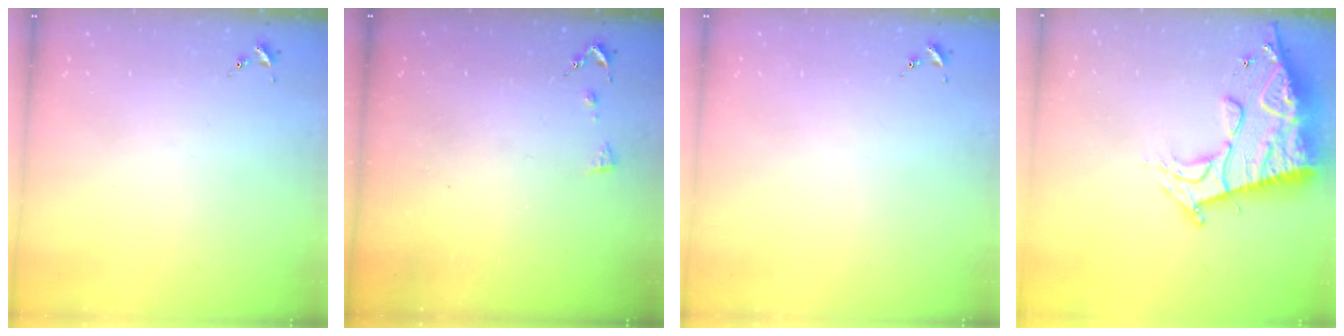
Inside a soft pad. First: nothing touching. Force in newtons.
{"total": 5.4, "press": 5.4, "slide": 0.8}
{"total": 0.0}
{"total": 18.9, "press": 18.8, "slide": 1.8}